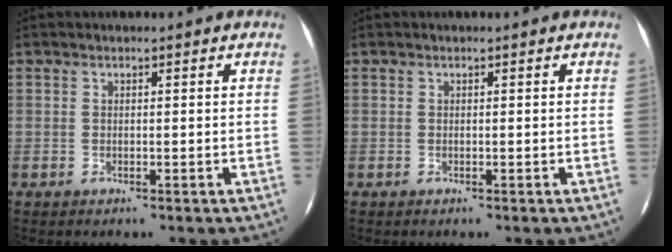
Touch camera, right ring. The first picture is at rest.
{"total": 0.0}